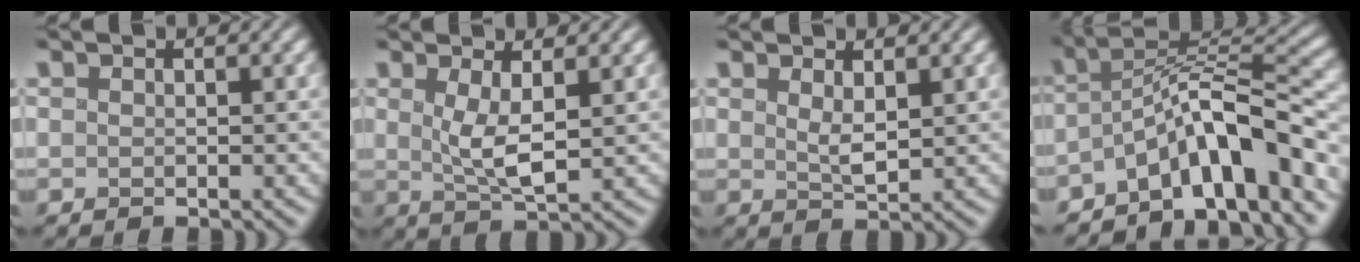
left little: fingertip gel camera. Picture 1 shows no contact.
{"total": 3.2, "force": [0.3, 1.0, 3.0], "torque": [-0.063, -0.008, 0.010]}
{"total": 1.8, "force": [0.8, 0.7, 1.5], "torque": [-0.028, -0.007, 0.017]}
{"total": 8.3, "force": [-4.9, 2.0, 6.4], "torque": [-0.084, 0.014, -0.096]}